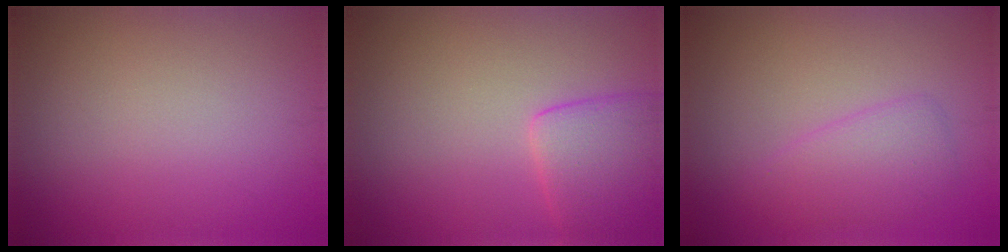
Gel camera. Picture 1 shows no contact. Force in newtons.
{"total": 3.6, "press": 3.6, "slide": 0.2}
{"total": 2.6, "press": 2.6, "slide": 0.1}